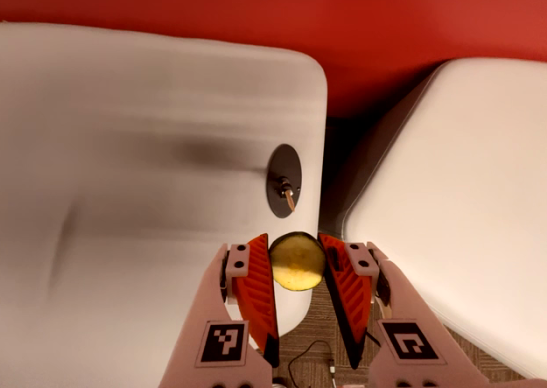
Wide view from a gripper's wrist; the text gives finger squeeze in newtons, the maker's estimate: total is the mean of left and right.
{"total": 11.0, "left": 11.0, "right": 10.9}